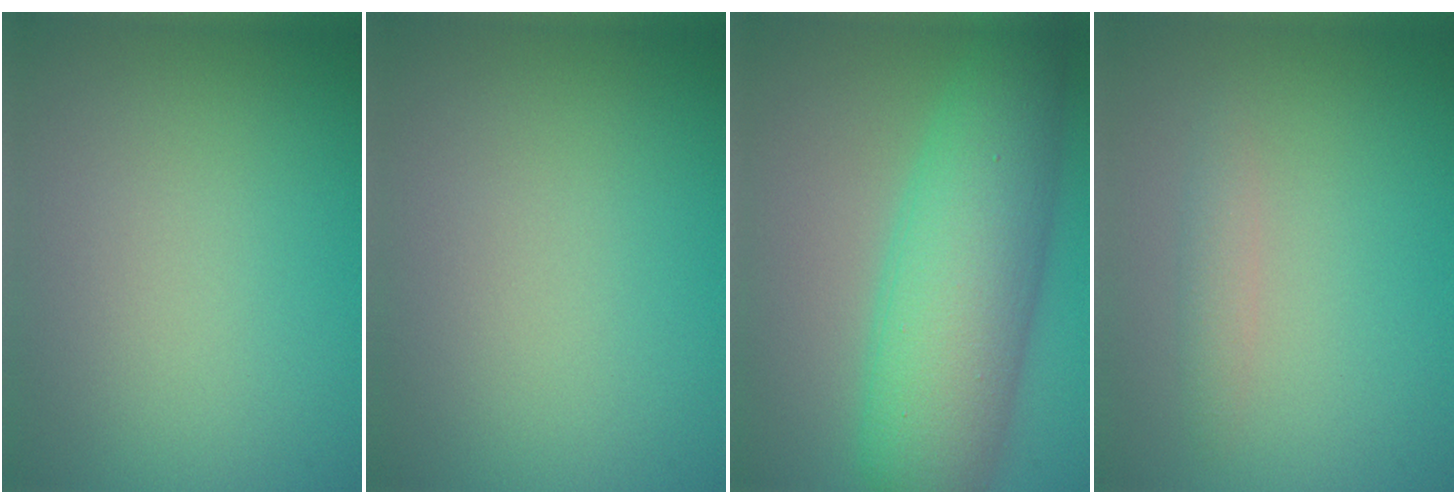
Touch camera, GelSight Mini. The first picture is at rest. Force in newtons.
{"total": 0.0}
{"total": 9.6, "press": 9.6, "slide": 0.1}
{"total": 1.3, "press": 1.3, "slide": 0.0}